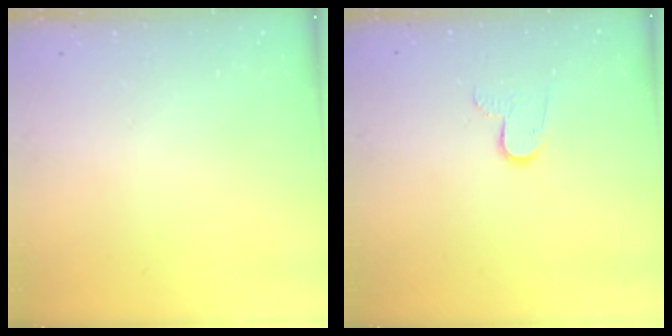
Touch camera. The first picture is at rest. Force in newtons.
{"total": 7.6, "press": 7.6, "slide": 0.7}